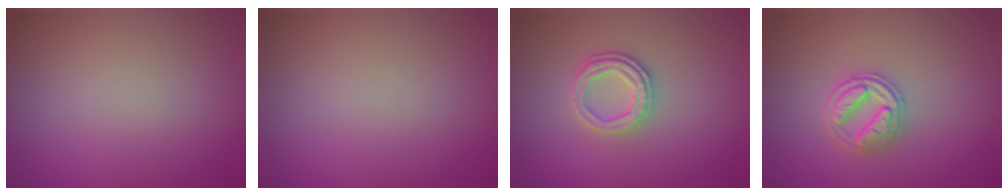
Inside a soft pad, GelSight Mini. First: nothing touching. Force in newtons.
{"total": 0.0}
{"total": 2.5, "press": 2.4, "slide": 0.8}
{"total": 2.7, "press": 2.7, "slide": 0.3}